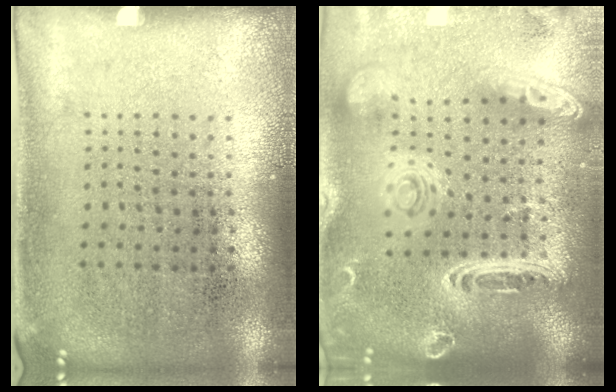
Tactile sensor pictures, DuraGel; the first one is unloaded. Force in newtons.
{"total": 3.4, "press": 2.8, "slide": 2.0}